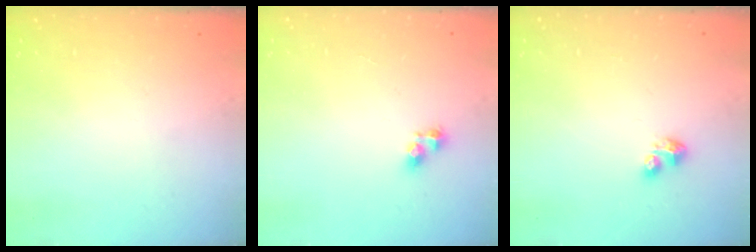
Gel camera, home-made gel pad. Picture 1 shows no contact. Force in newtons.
{"total": 5.0, "press": 4.9, "slide": 0.6}
{"total": 3.1, "press": 3.0, "slide": 0.5}